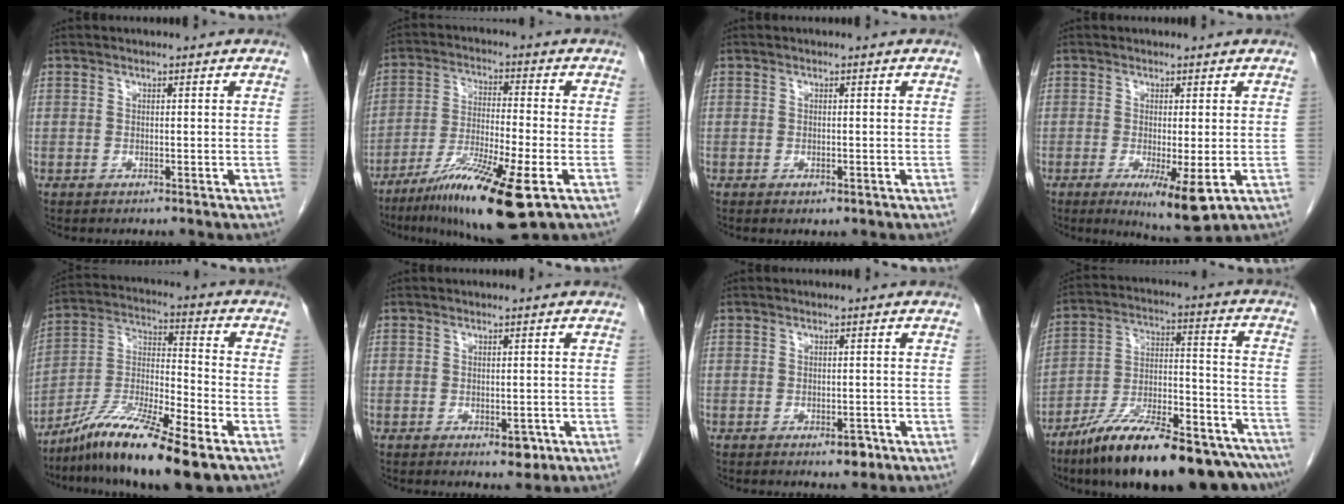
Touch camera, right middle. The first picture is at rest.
{"total": 14.7, "force": [-8.1, 1.0, 12.3], "torque": [-0.223, -0.035, -0.136]}
{"total": 0.9, "force": [-0.4, 0.5, 0.6], "torque": [-0.009, -0.001, -0.002]}
{"total": 7.1, "force": [-2.4, 1.2, 6.6], "torque": [-0.099, -0.020, -0.028]}
{"total": 15.5, "force": [-10.5, 1.3, 11.4], "torque": [-0.224, -0.020, -0.186]}
{"total": 2.4, "force": [-1.0, 1.4, 1.7], "torque": [-0.015, 0.001, -0.005]}
{"total": 2.0, "force": [-1.1, 1.0, 1.4], "torque": [-0.014, 0.002, -0.010]}
{"total": 25.9, "force": [-20.2, 5.4, 15.2], "torque": [-0.183, 0.017, -0.313]}